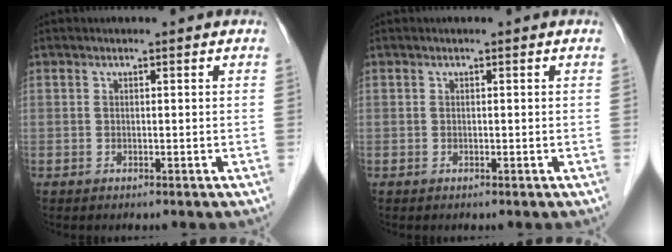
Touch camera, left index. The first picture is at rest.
{"total": 0.0}